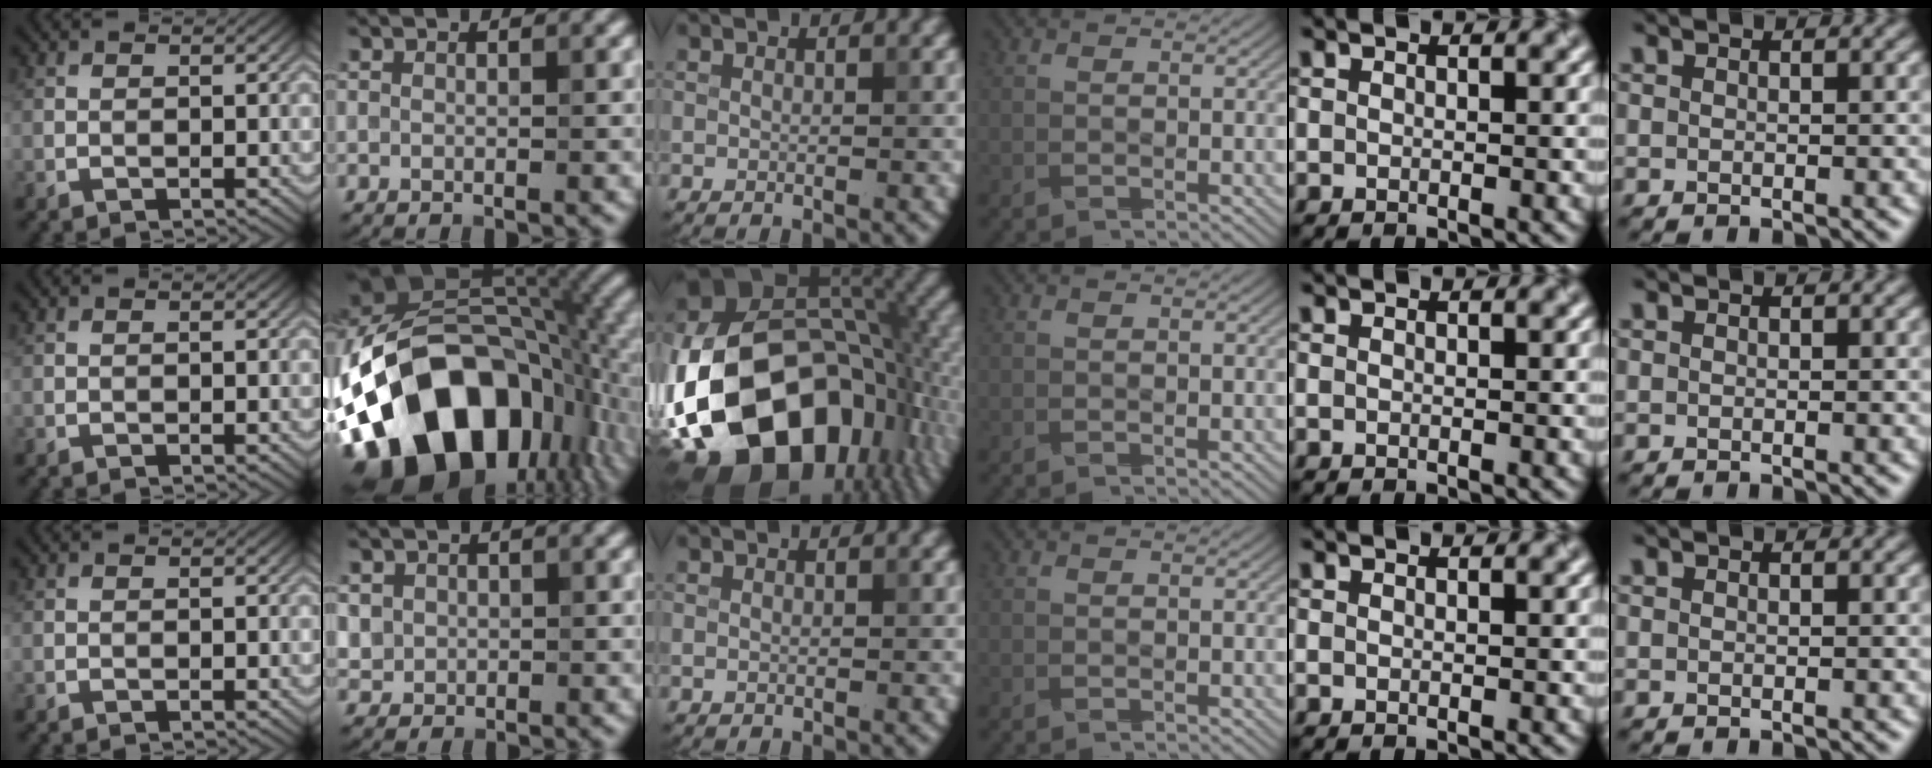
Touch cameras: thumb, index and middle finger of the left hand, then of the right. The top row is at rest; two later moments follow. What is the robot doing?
{"motion": "fold", "object": "canvas paper"}